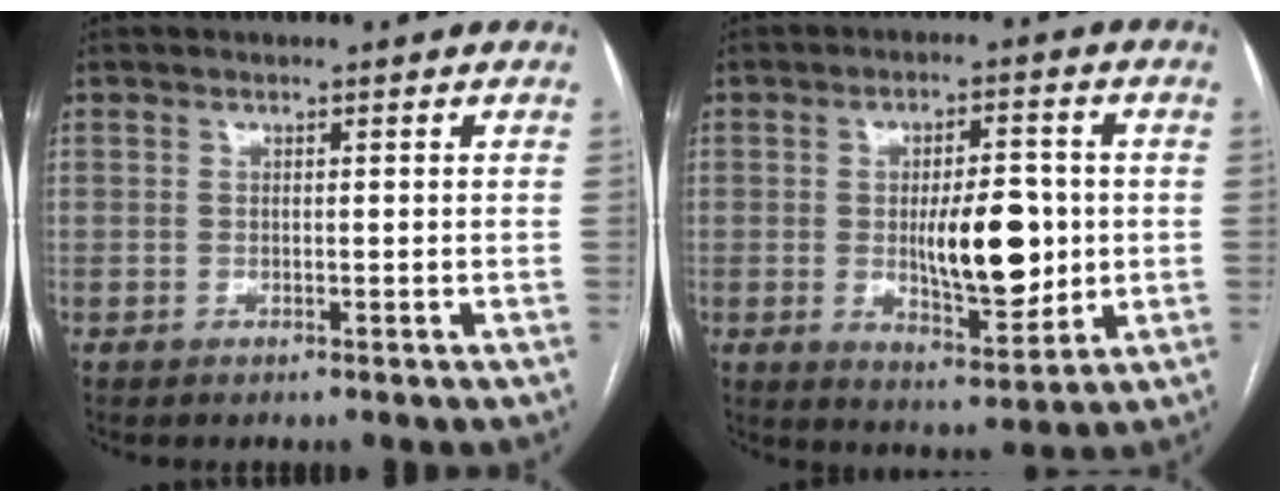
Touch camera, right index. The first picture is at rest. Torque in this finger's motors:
{"motor_torque": [0.93, -0.17, 0.44, 0.15]}